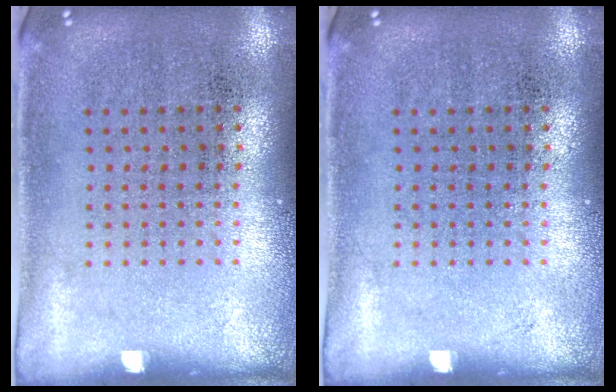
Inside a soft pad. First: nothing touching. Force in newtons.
{"total": 0.0}